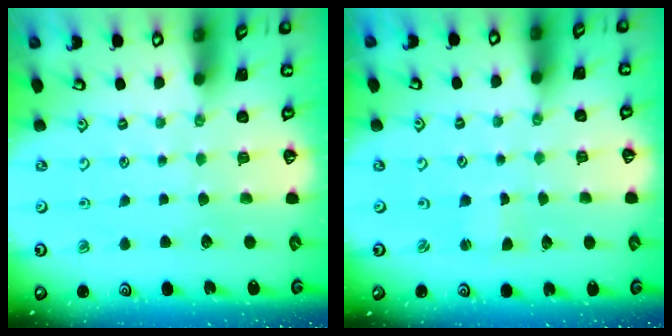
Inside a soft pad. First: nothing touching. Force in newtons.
{"total": 0.5, "press": 0.5, "slide": 0.1}